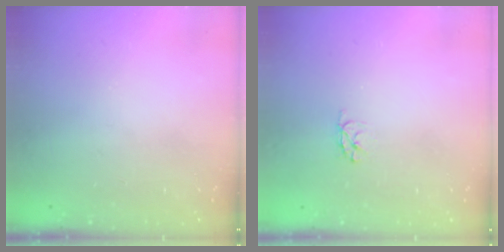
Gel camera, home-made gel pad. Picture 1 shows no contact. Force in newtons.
{"total": 2.9, "press": 2.9, "slide": 0.3}